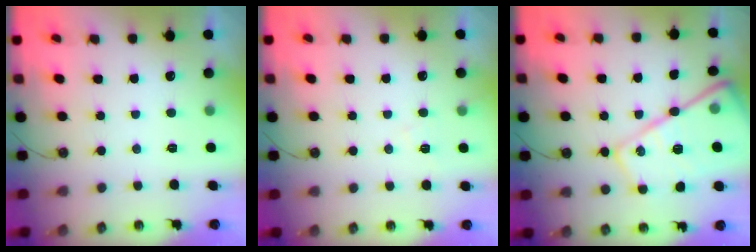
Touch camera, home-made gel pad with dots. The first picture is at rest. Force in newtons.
{"total": 3.6, "press": 3.6, "slide": 0.5}
{"total": 23.5, "press": 23.4, "slide": 2.3}